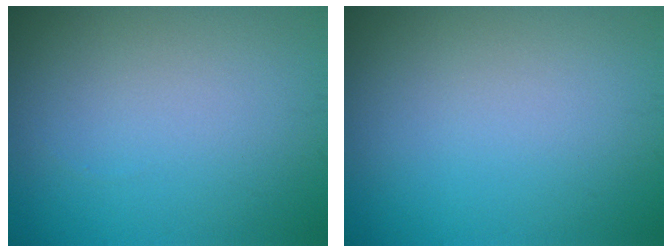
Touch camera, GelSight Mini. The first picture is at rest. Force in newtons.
{"total": 0.0}